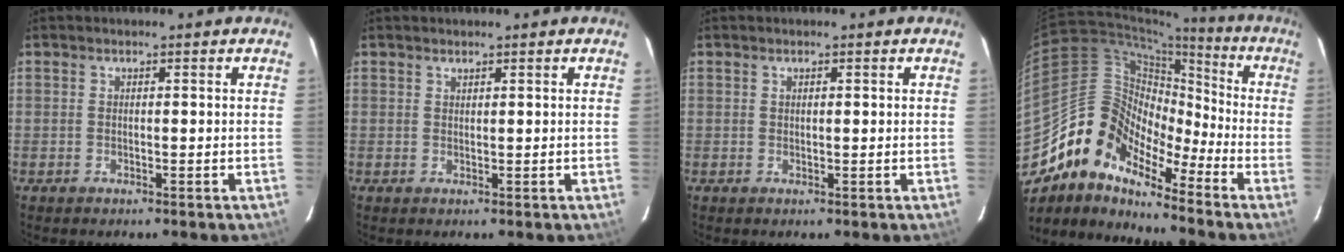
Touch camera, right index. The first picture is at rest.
{"total": 0.6, "force": [0.6, 0.2, 0.0], "torque": [-0.001, 0.001, 0.011]}
{"total": 0.5, "force": [0.3, 0.2, 0.4], "torque": [-0.008, 0.002, 0.007]}
{"total": 12.6, "force": [-9.8, 6.3, 4.6], "torque": [-0.076, 0.026, -0.211]}